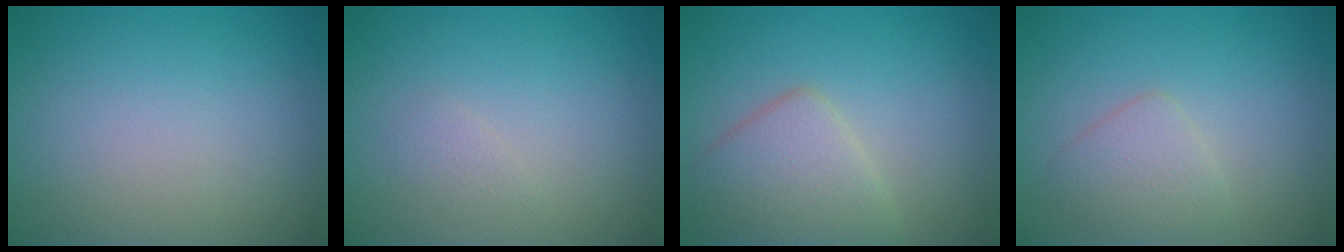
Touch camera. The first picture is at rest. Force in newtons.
{"total": 0.8, "press": 0.8, "slide": 0.1}
{"total": 4.3, "press": 4.3, "slide": 0.1}
{"total": 2.2, "press": 2.2, "slide": 0.2}